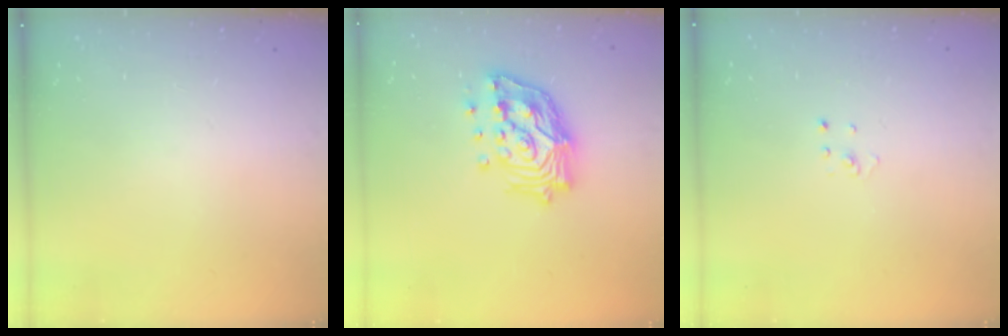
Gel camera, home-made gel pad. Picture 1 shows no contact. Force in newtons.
{"total": 16.9, "press": 16.7, "slide": 2.3}
{"total": 1.5, "press": 1.5, "slide": 0.1}